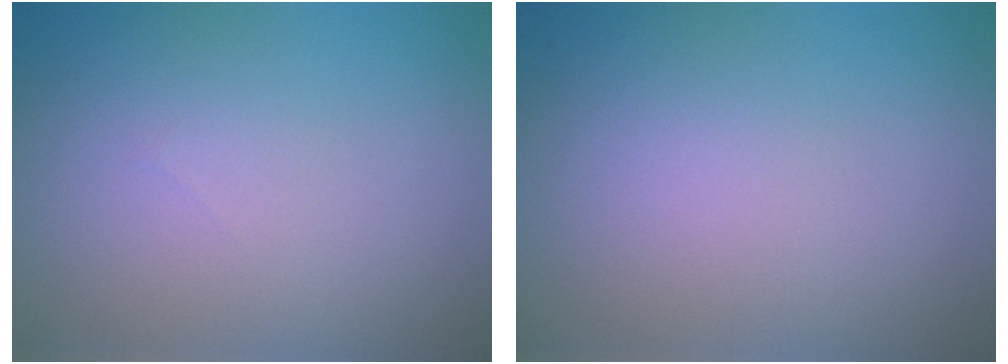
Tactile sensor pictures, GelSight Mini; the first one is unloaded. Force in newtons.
{"total": 0.0}